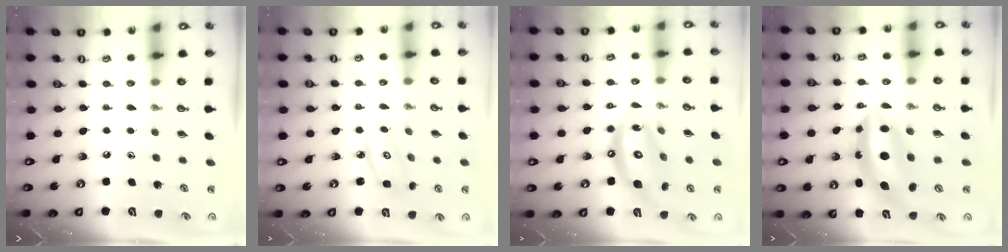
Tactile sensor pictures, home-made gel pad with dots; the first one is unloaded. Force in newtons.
{"total": 3.3, "press": 3.3, "slide": 0.3}
{"total": 14.0, "press": 13.9, "slide": 1.4}
{"total": 8.3, "press": 8.2, "slide": 1.1}